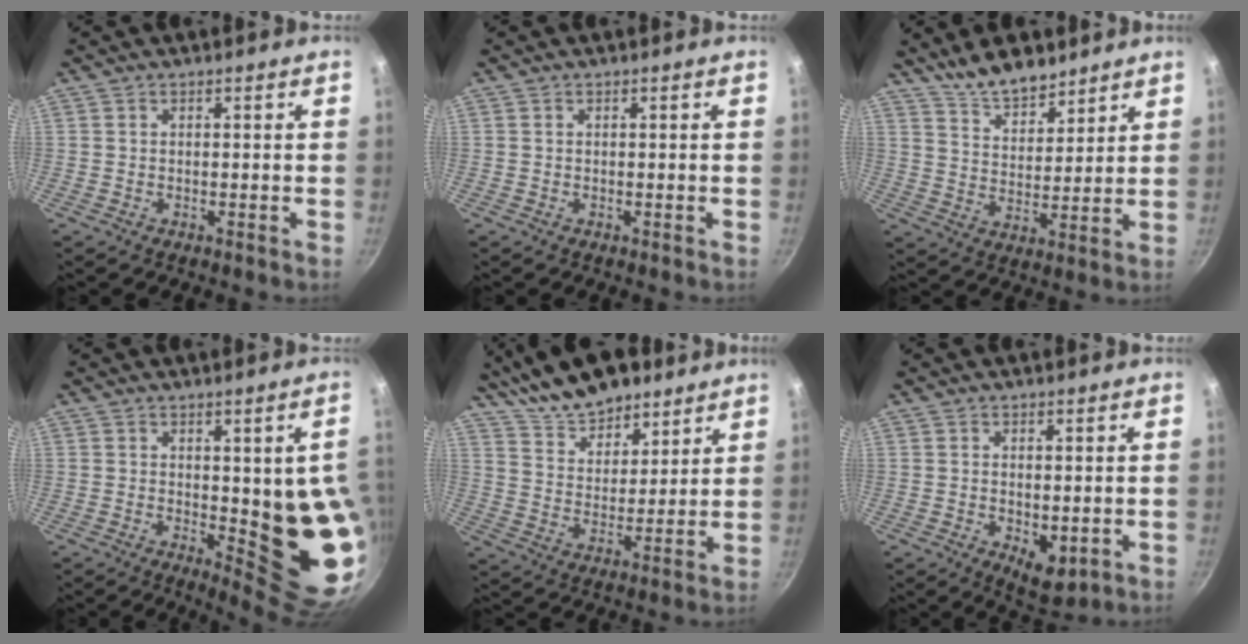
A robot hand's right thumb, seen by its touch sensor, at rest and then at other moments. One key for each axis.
{"total": 0.0}
{"total": 9.6, "fx": 8.1, "fy": 3.6, "fz": 3.8, "tx": -0.037, "ty": -0.052, "tz": 0.143}
{"total": 13.8, "fx": 0.0, "fy": 4.1, "fz": 13.2, "tx": -0.120, "ty": -0.028, "tz": 0.011}
{"total": 16.1, "fx": 12.4, "fy": 7.1, "fz": 7.5, "tx": -0.093, "ty": -0.049, "tz": 0.212}
{"total": 5.9, "fx": -0.6, "fy": 3.4, "fz": 4.8, "tx": -0.056, "ty": -0.012, "tz": 0.002}